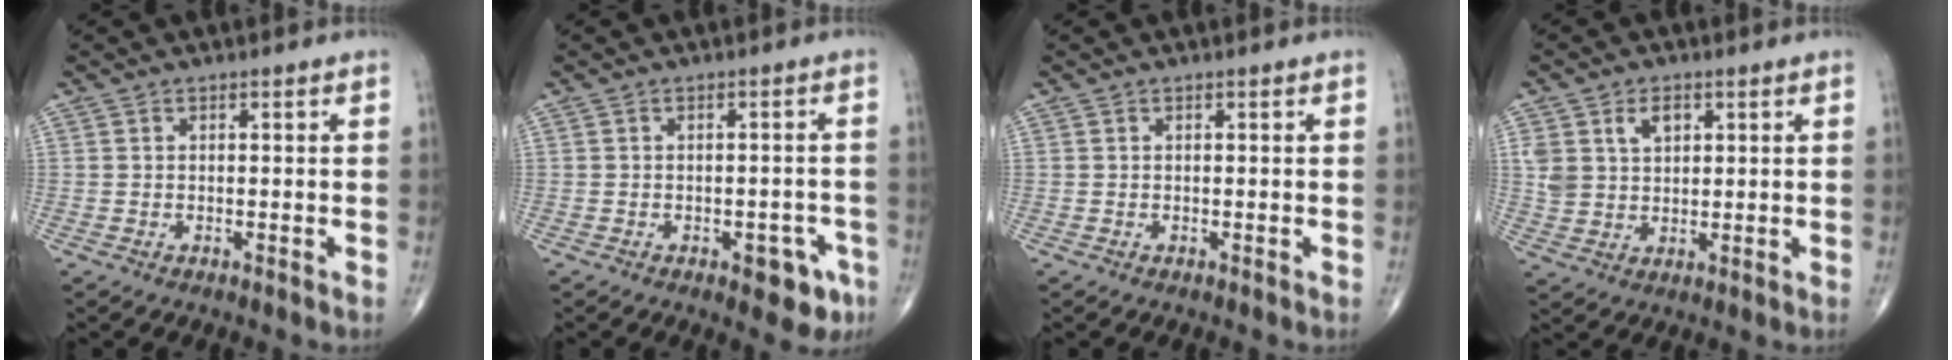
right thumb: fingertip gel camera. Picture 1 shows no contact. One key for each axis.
{"total": 6.0, "fx": -2.9, "fy": 3.0, "fz": 4.3, "tx": -0.027, "ty": 0.015, "tz": -0.030}
{"total": 0.0}
{"total": 6.8, "fx": 2.8, "fy": 4.6, "fz": 4.1, "tx": -0.060, "ty": -0.007, "tz": 0.056}